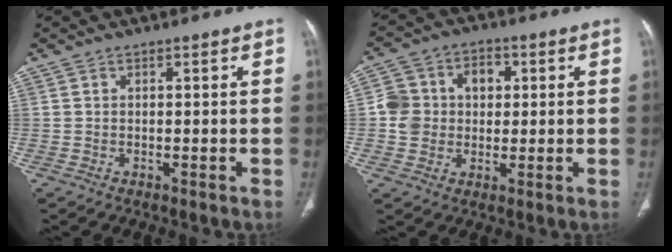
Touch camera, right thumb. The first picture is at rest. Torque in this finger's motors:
{"motor_torque": [1.10, 1.09, 0.83, 0.48, 0.05]}